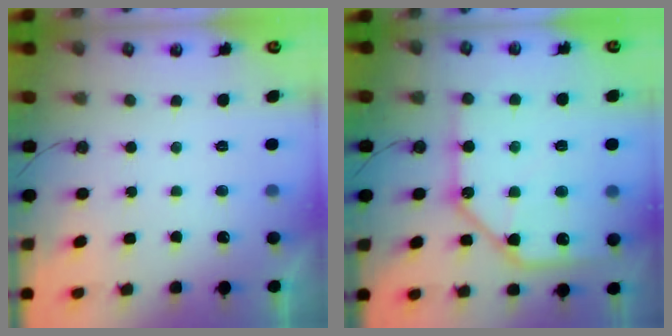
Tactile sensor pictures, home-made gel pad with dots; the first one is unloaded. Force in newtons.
{"total": 16.5, "press": 16.4, "slide": 1.7}